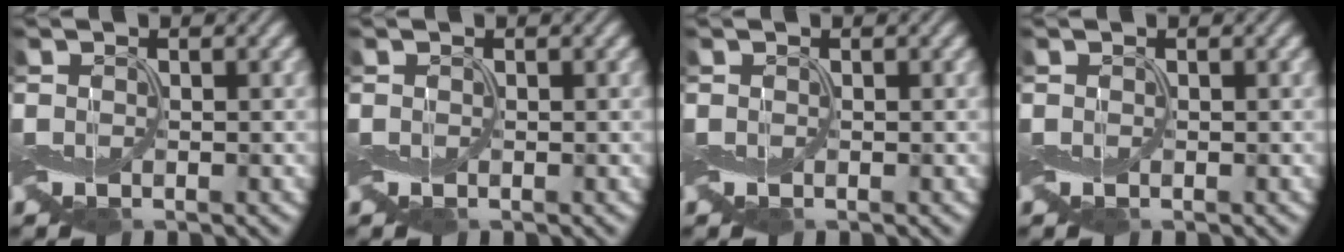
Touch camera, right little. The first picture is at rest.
{"total": 0.0}
{"total": 0.0}
{"total": 0.0}